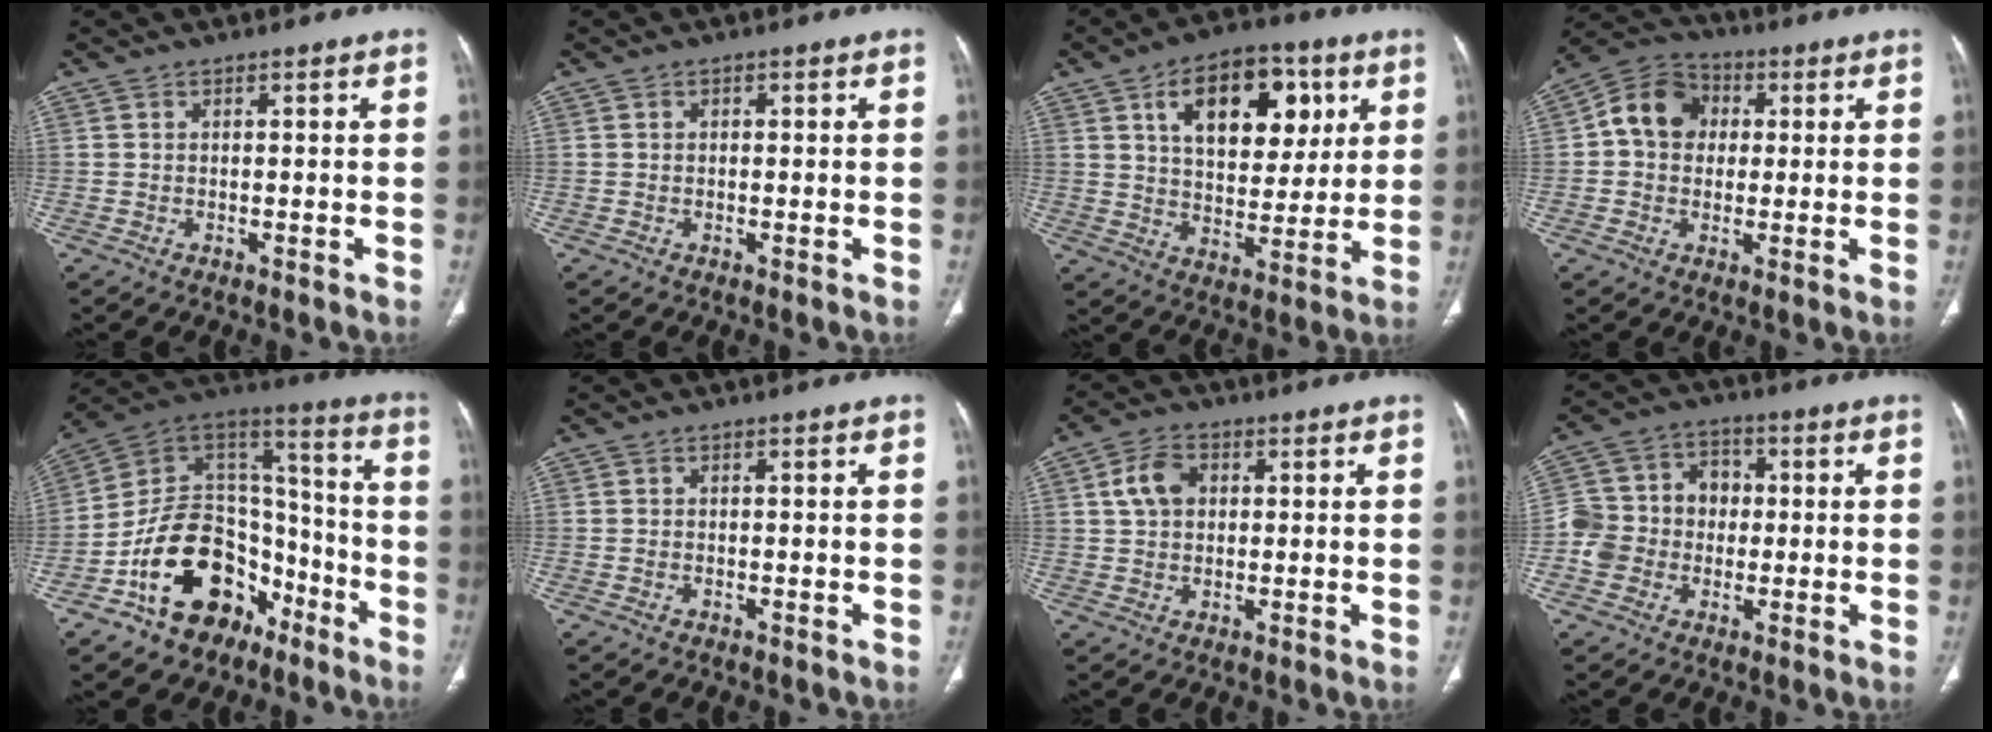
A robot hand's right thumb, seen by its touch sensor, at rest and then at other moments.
{"total": 0.6, "force": [0.1, 0.5, 0.3], "torque": [0.001, 0.002, 0.000]}
{"total": 18.3, "force": [6.8, 10.8, 13.1], "torque": [-0.151, -0.012, 0.108]}
{"total": 10.1, "force": [1.4, 8.4, 5.3], "torque": [-0.072, 0.020, 0.009]}
{"total": 22.6, "force": [-11.2, 15.2, 12.4], "torque": [-0.155, 0.103, -0.184]}
{"total": 0.6, "force": [-0.2, 0.4, 0.3], "torque": [-0.011, 0.005, -0.003]}
{"total": 6.1, "force": [1.5, 4.4, 3.9], "torque": [-0.066, 0.007, 0.022]}
{"total": 10.4, "force": [-1.1, 9.4, 4.4], "torque": [-0.050, 0.038, -0.028]}